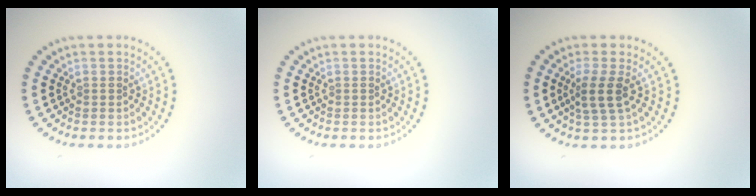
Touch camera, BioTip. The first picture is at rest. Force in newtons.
{"total": 0.0}
{"total": 2.5, "press": 1.9, "slide": 1.5}